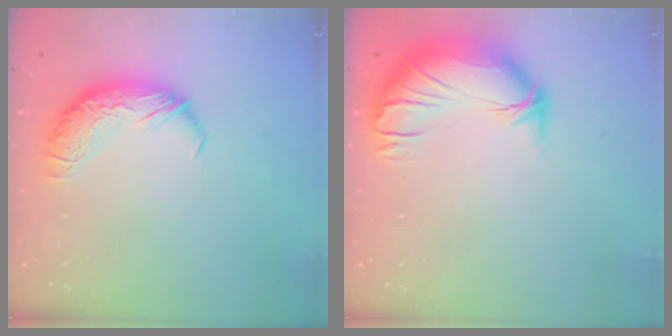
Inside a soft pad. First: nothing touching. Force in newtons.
{"total": 2.1, "press": 0.9, "slide": 2.0}